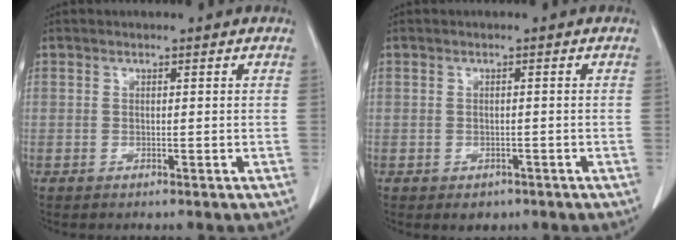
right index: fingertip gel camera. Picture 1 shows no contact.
{"total": 2.0, "force": [-1.2, 1.3, 0.7], "torque": [-0.007, 0.002, -0.008]}